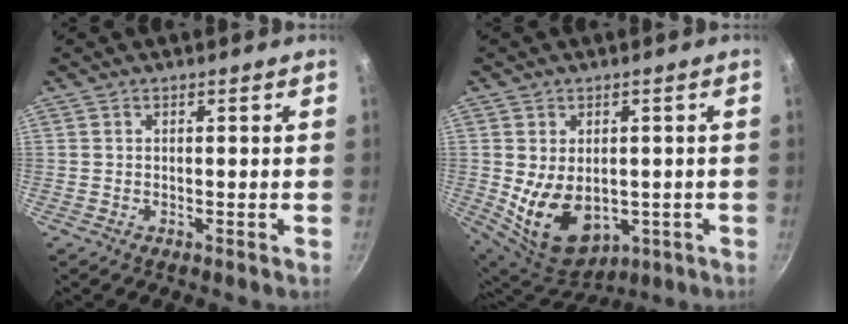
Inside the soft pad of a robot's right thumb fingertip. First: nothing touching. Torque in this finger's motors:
{"motor_torque": [-0.26, 1.20, 0.76, 0.87, 0.12]}